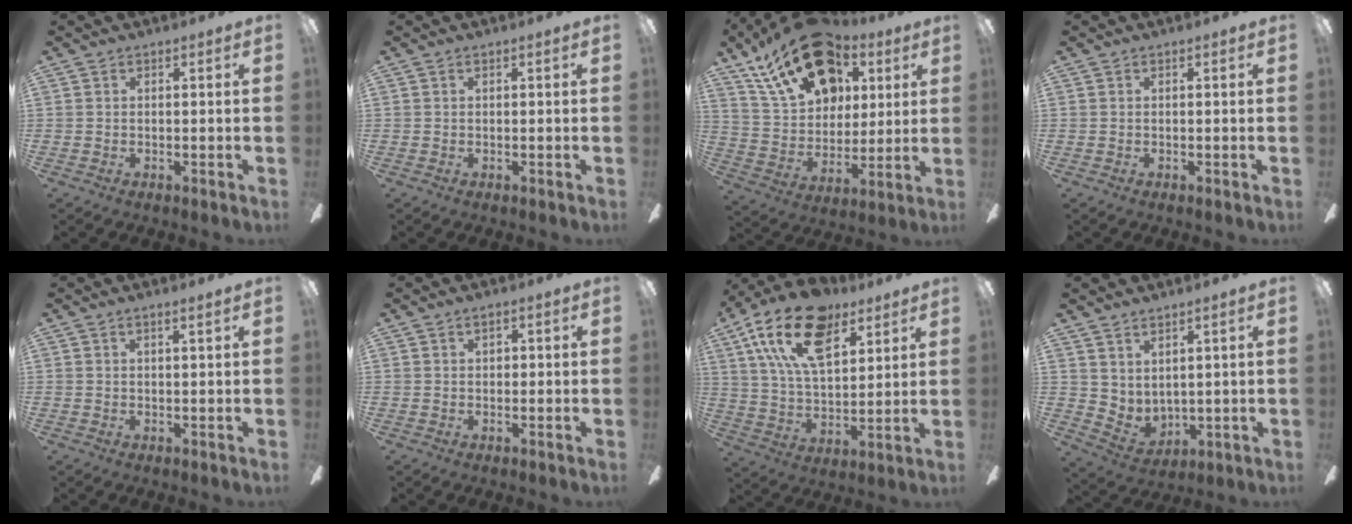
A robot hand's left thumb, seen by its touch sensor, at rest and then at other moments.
{"total": 0.0}
{"total": 24.2, "force": [13.9, 14.6, 13.3], "torque": [-0.232, -0.062, 0.251]}
{"total": 0.0}
{"total": 1.4, "force": [1.0, -0.2, 1.0], "torque": [-0.018, -0.002, 0.017]}
{"total": 1.7, "force": [0.8, 1.0, 1.1], "torque": [-0.015, 0.001, 0.012]}
{"total": 21.1, "force": [11.9, 10.8, 13.6], "torque": [-0.253, -0.045, 0.207]}
{"total": 4.5, "force": [4.0, 1.9, 0.7], "torque": [-0.030, -0.029, 0.080]}